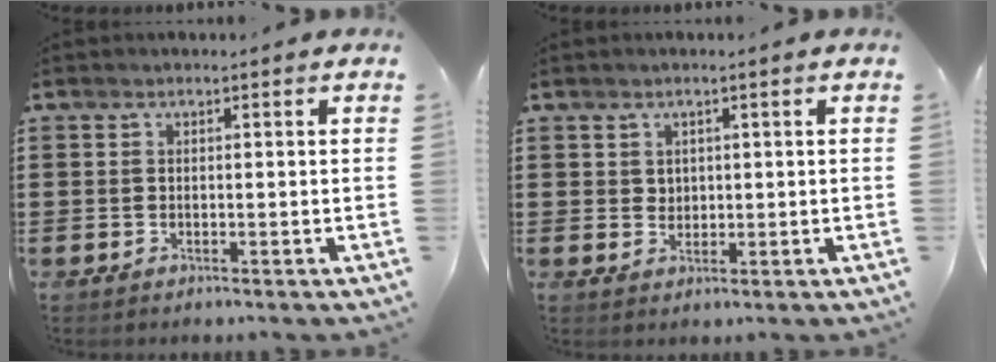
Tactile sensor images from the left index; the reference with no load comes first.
{"total": 1.6, "force": [1.0, 1.3, 0.2], "torque": [-0.009, 0.008, 0.018]}